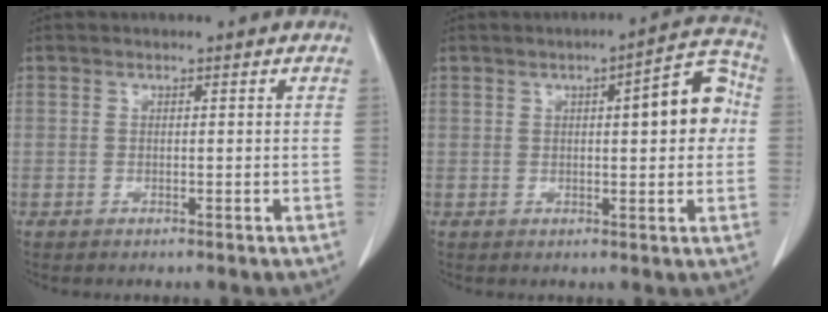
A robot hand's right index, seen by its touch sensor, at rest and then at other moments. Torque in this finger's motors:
{"motor_torque": [0.78, 0.08, 0.16, 0.03]}